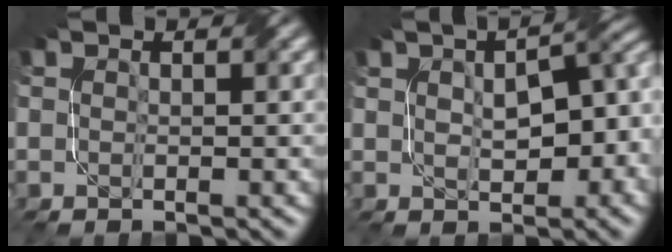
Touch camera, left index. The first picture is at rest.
{"total": 9.3, "force": [0.3, 5.4, 7.5], "torque": [-0.094, 0.007, 0.013]}